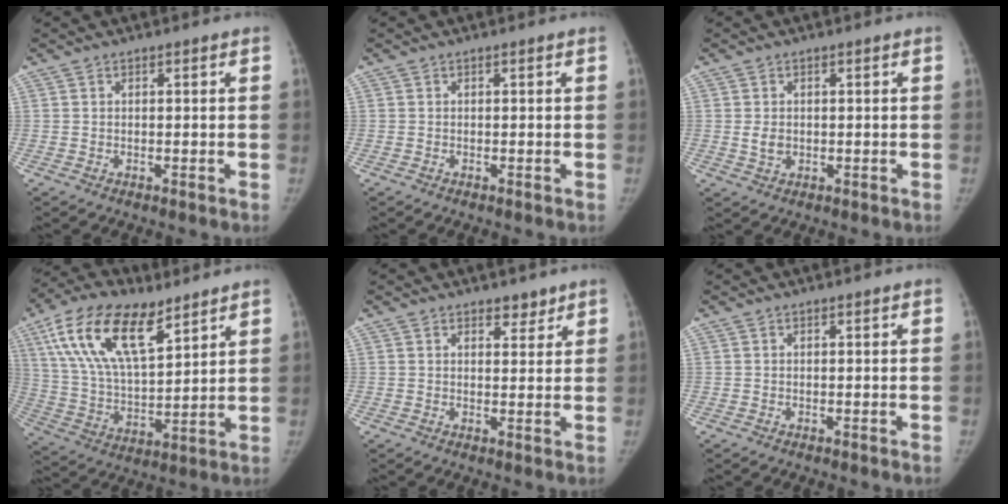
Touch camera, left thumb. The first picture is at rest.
{"total": 0.0}
{"total": 2.5, "force": [0.0, 1.9, 1.6], "torque": [-0.023, -0.003, 0.004]}
{"total": 19.9, "force": [10.7, 9.0, 14.1], "torque": [-0.245, -0.031, 0.201]}
{"total": 2.8, "force": [2.1, 1.4, 1.1], "torque": [0.001, -0.014, 0.030]}
{"total": 0.0}